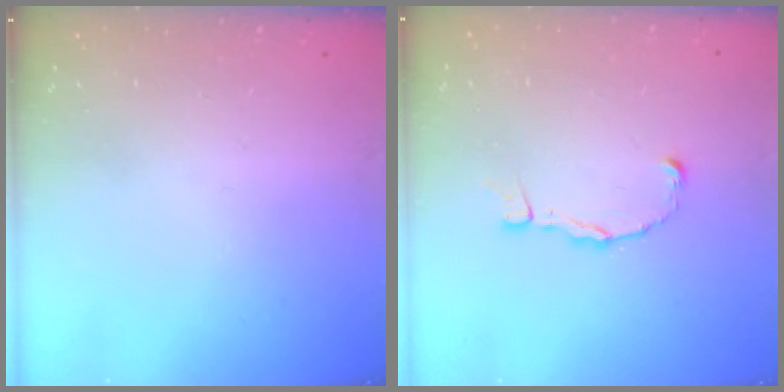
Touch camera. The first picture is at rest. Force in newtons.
{"total": 2.4, "press": 2.4, "slide": 0.2}